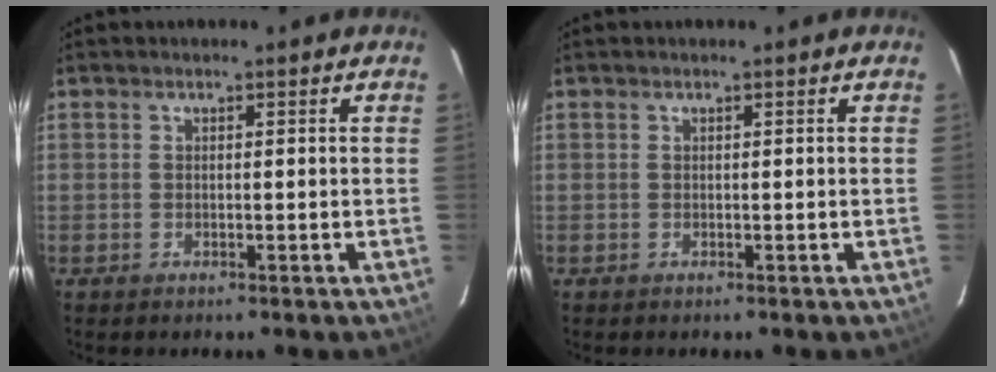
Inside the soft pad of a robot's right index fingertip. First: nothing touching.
{"total": 0.0}